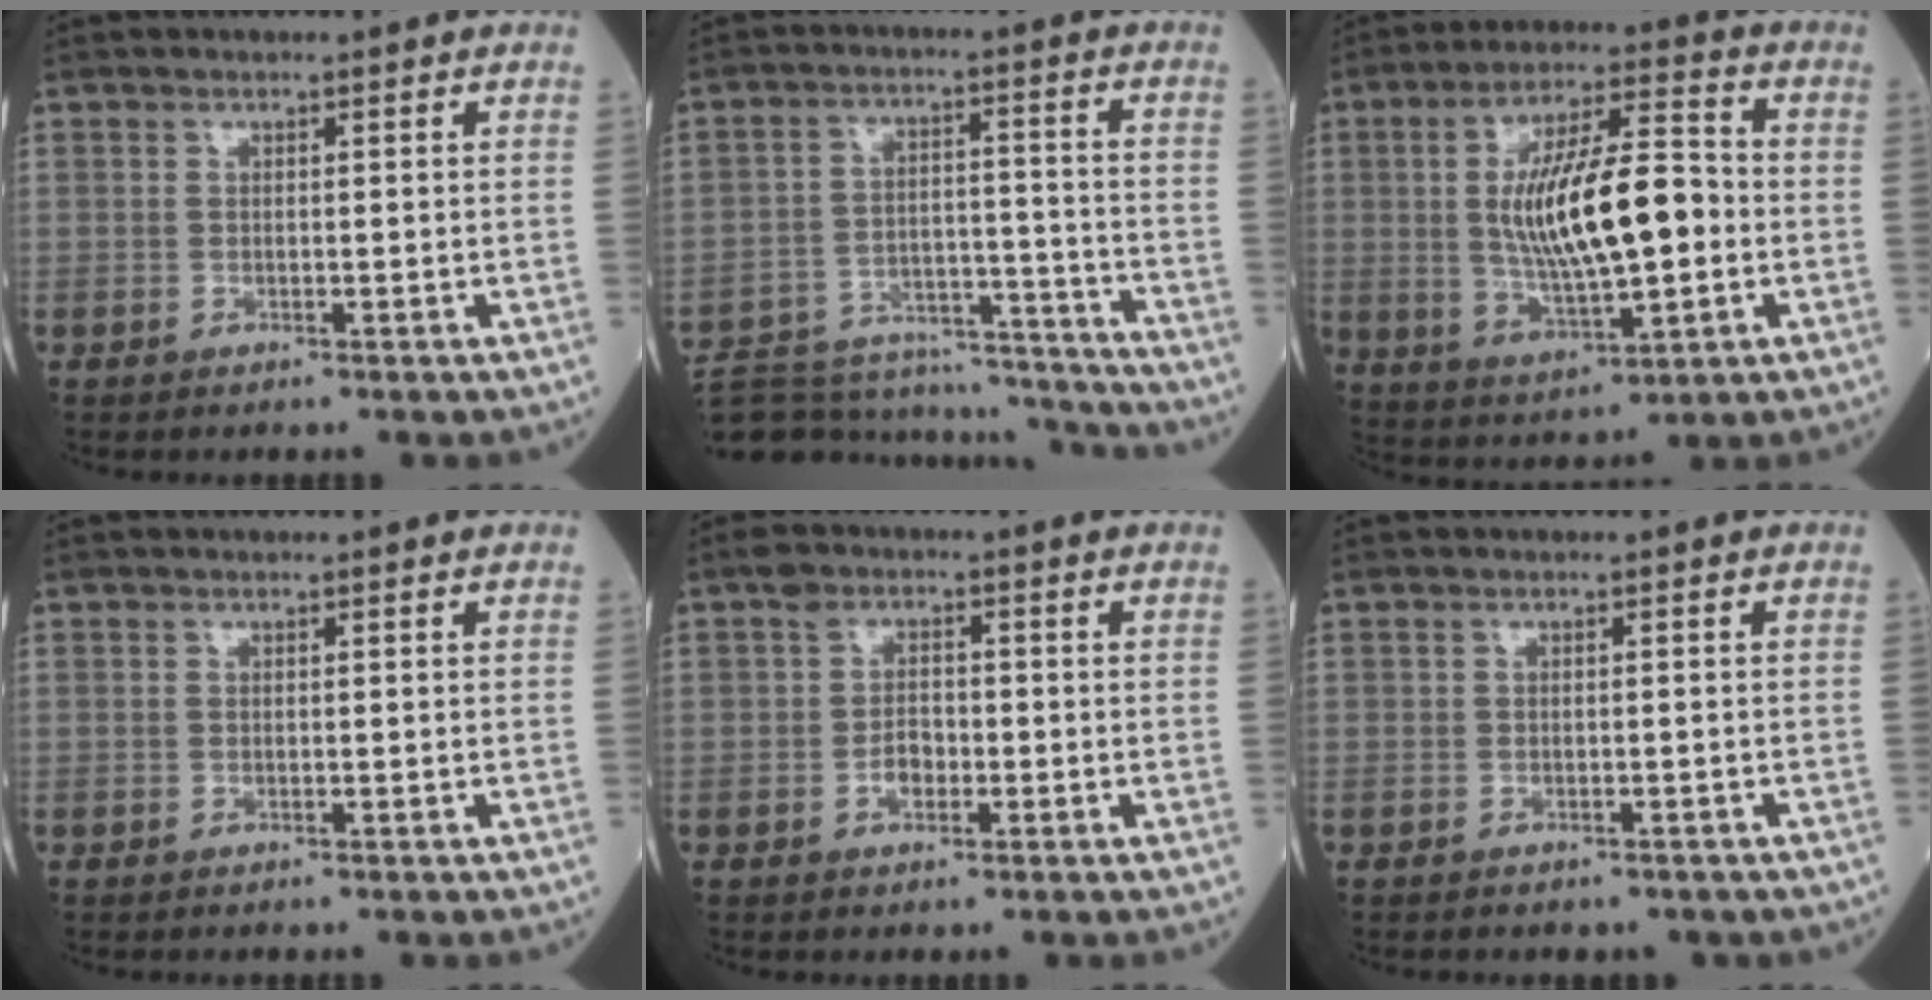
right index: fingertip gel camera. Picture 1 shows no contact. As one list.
[{"total": 20.2, "force": [-19.3, 4.0, 4.6], "torque": [-0.102, 0.015, -0.278]}, {"total": 15.8, "force": [-0.2, 4.1, 15.2], "torque": [-0.284, 0.009, 0.003]}, {"total": 0.0}, {"total": 3.3, "force": [-0.7, 2.3, 2.3], "torque": [-0.037, 0.005, -0.015]}, {"total": 3.2, "force": [-2.7, 1.5, 0.9], "torque": [-0.010, 0.003, -0.028]}]